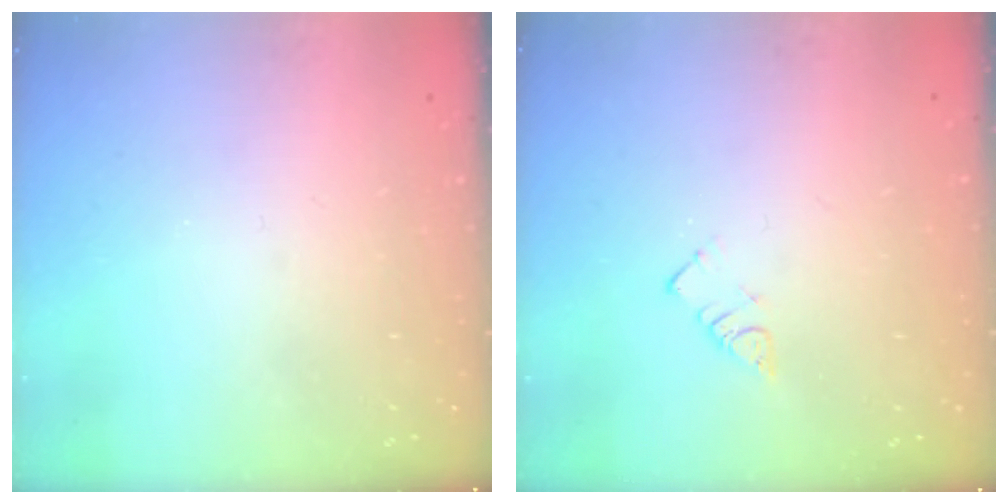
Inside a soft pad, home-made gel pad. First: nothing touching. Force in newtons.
{"total": 2.8, "press": 2.8, "slide": 0.2}